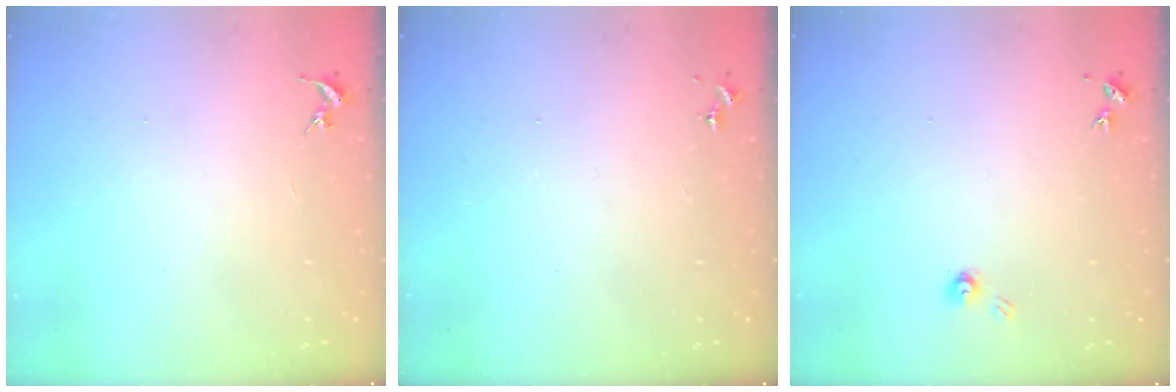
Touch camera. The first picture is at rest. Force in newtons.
{"total": 0.0}
{"total": 3.9, "press": 3.9, "slide": 0.4}